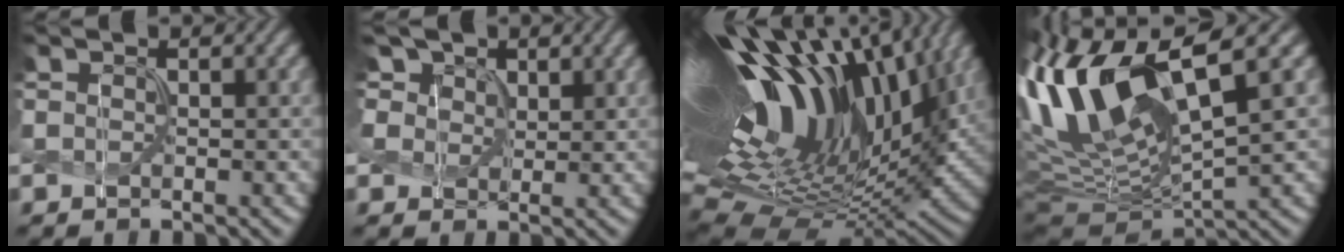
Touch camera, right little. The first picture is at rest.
{"total": 6.7, "force": [3.9, 4.5, 3.1], "torque": [-0.087, 0.010, 0.059]}
{"total": 18.9, "force": [5.5, 9.1, 15.6], "torque": [-0.264, 0.035, 0.091]}
{"total": 14.6, "force": [3.2, 5.1, 13.3], "torque": [-0.279, 0.018, 0.064]}